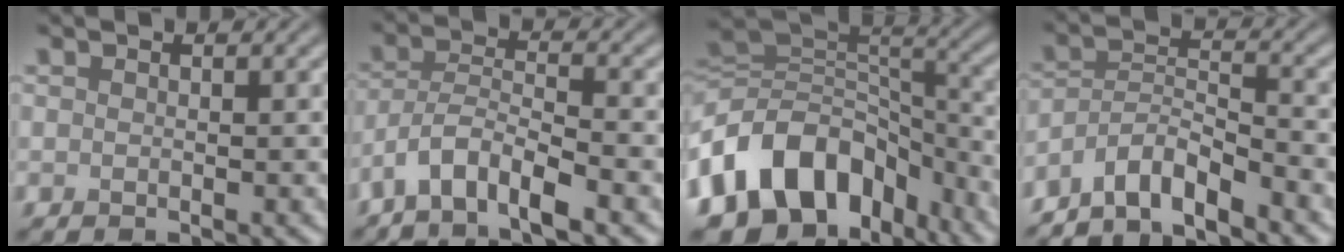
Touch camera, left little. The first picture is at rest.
{"total": 5.0, "force": [-3.7, 1.1, 3.1], "torque": [-0.056, 0.001, -0.075]}
{"total": 12.5, "force": [-6.2, 8.7, 6.5], "torque": [-0.117, 0.011, -0.114]}
{"total": 5.4, "force": [-4.8, 0.9, 2.3], "torque": [-0.037, 0.001, -0.086]}